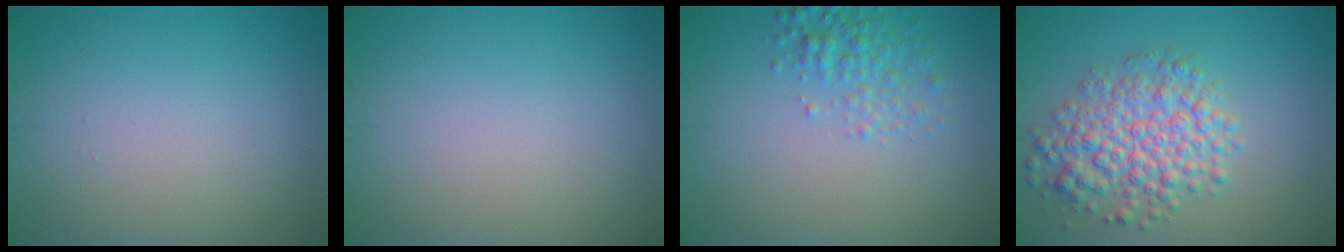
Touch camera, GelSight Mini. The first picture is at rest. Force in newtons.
{"total": 0.0}
{"total": 2.3, "press": 2.3, "slide": 0.1}
{"total": 5.6, "press": 5.6, "slide": 0.1}